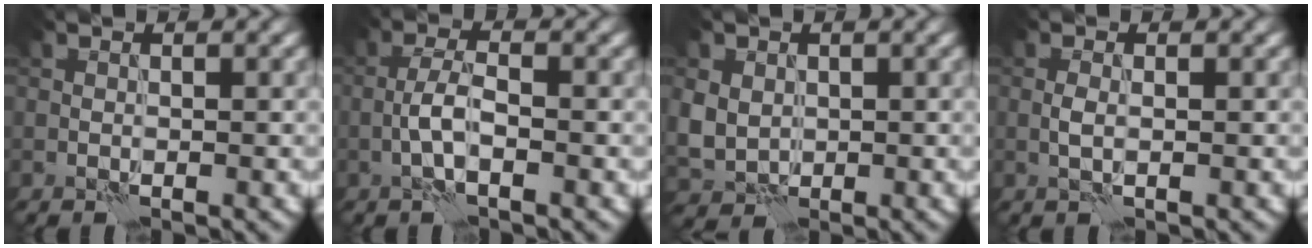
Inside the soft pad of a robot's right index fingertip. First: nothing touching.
{"total": 2.4, "force": [-0.8, 0.8, 2.2], "torque": [-0.048, 0.007, -0.023]}
{"total": 3.3, "force": [0.6, 3.0, 1.2], "torque": [-0.037, -0.004, 0.018]}
{"total": 0.9, "force": [0.1, 0.4, 0.8], "torque": [-0.021, -0.001, -0.003]}